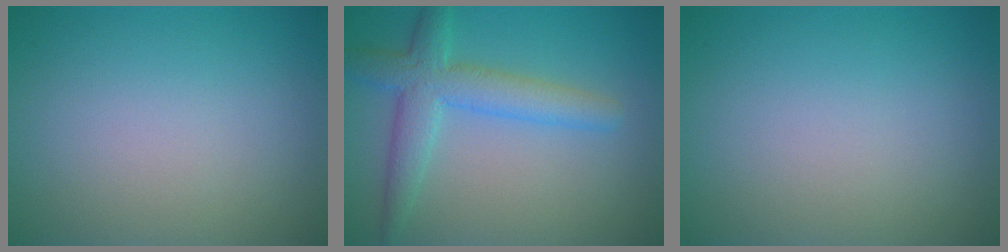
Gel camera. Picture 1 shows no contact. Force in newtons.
{"total": 4.5, "press": 4.5, "slide": 0.1}
{"total": 0.0}